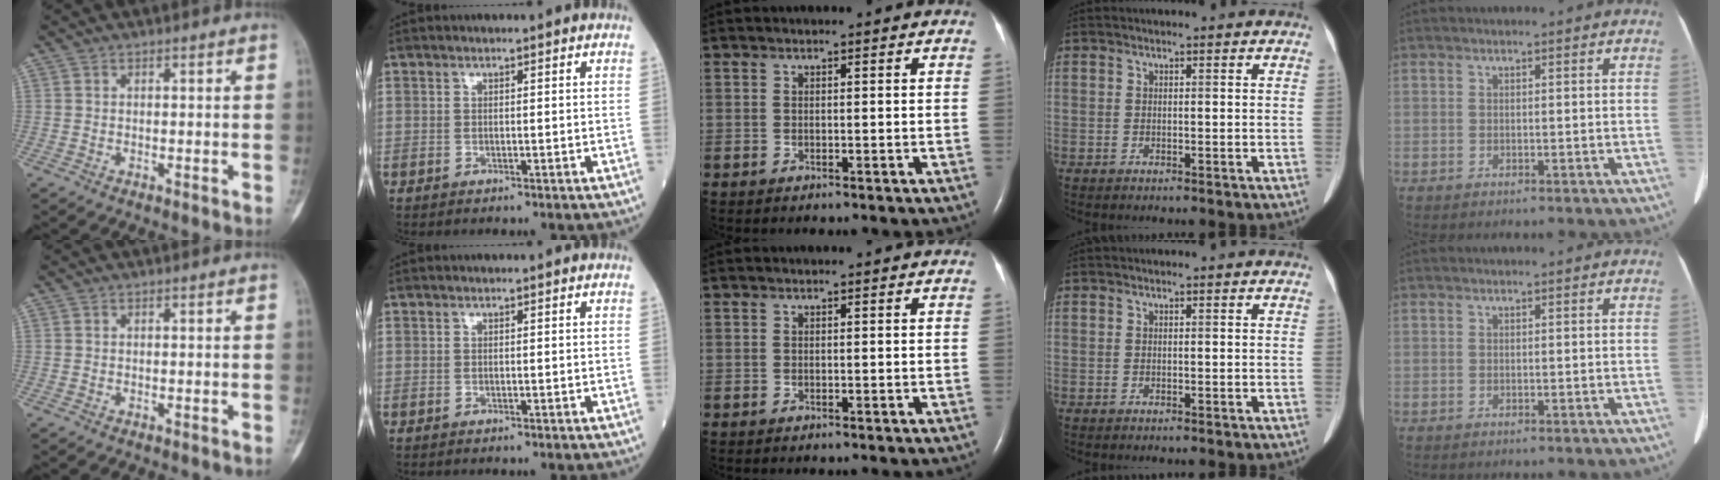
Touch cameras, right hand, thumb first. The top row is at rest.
{}